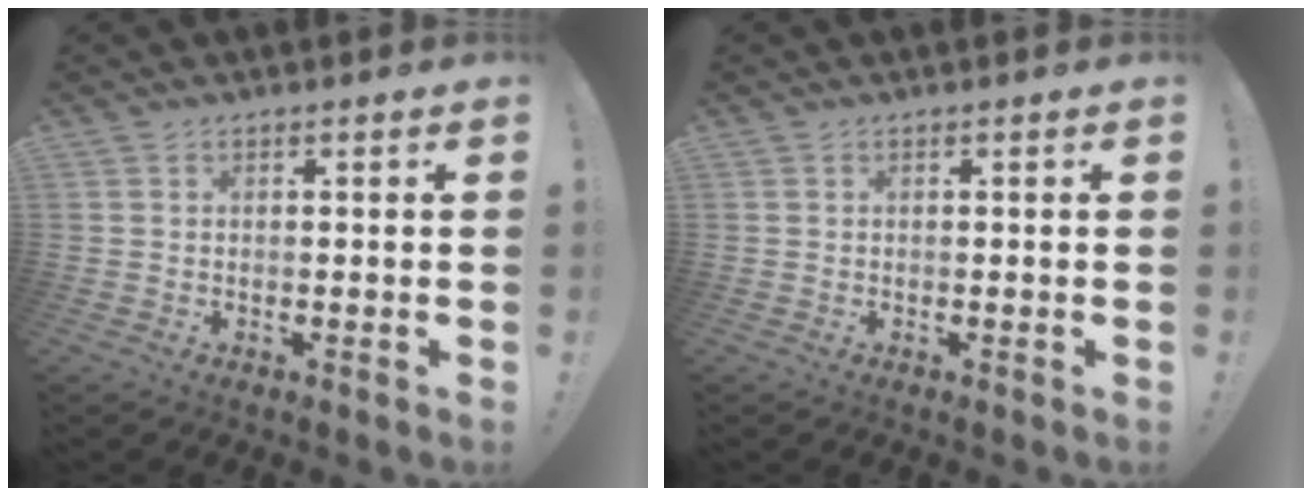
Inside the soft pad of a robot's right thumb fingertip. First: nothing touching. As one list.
[{"total": 0.0}]